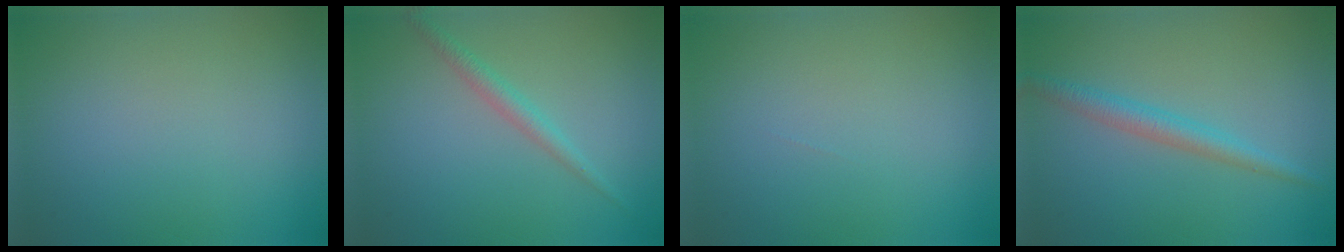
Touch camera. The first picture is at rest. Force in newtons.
{"total": 1.8, "press": 1.8, "slide": 0.0}
{"total": 0.0}
{"total": 2.5, "press": 2.5, "slide": 0.0}